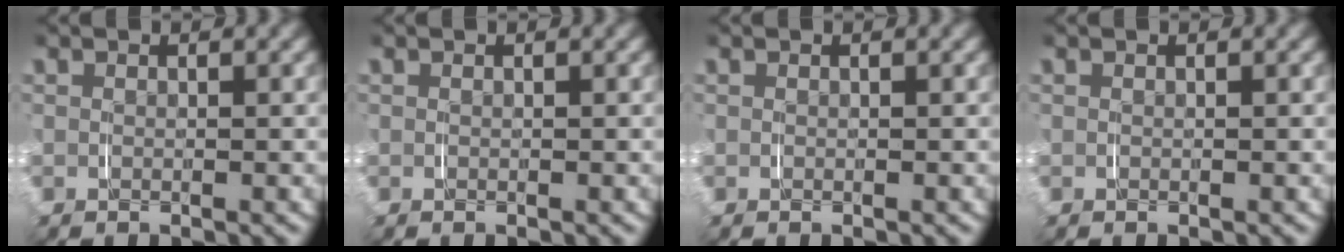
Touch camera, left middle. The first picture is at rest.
{"total": 0.0}
{"total": 0.0}
{"total": 0.0}